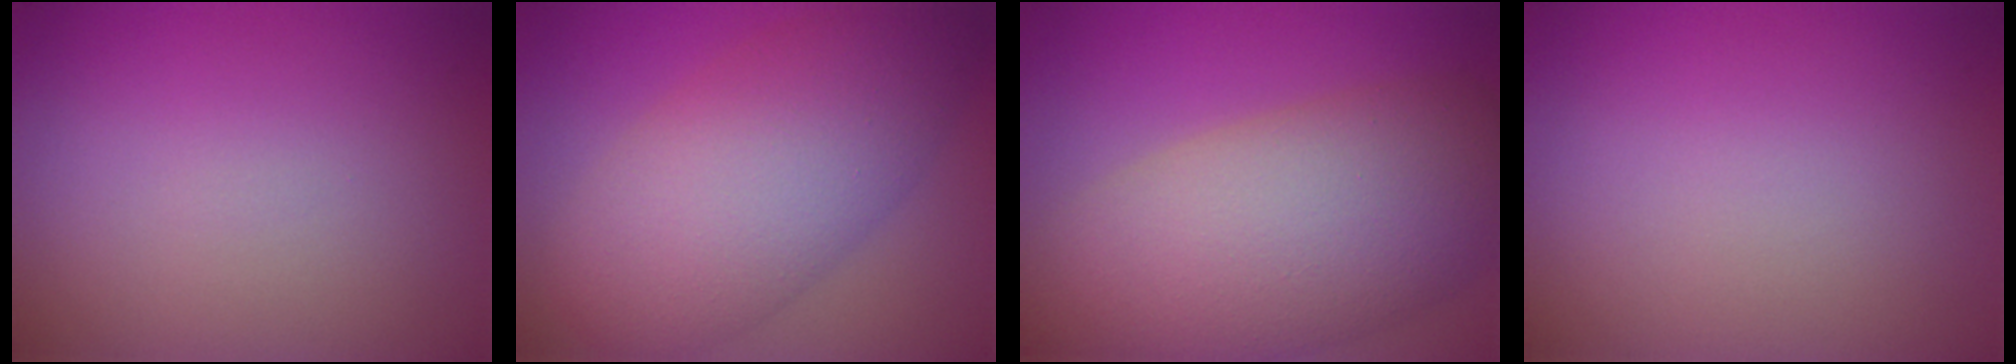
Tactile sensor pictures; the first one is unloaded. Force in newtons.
{"total": 9.4, "press": 9.3, "slide": 0.5}
{"total": 12.2, "press": 12.2, "slide": 0.8}
{"total": 0.0}